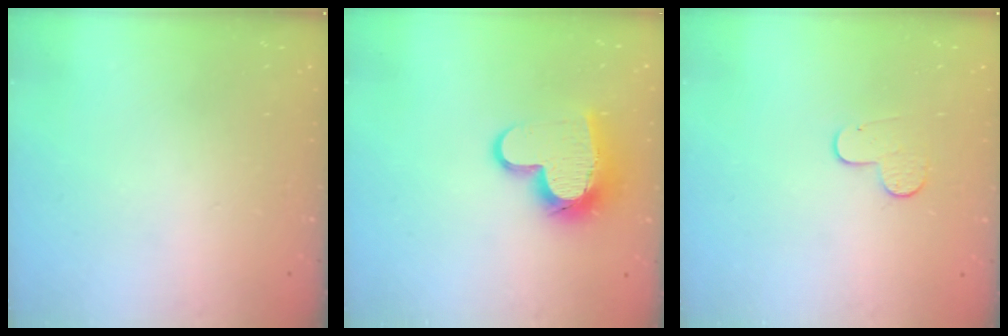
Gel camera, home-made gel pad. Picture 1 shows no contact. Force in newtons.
{"total": 13.2, "press": 13.2, "slide": 1.1}
{"total": 7.1, "press": 7.1, "slide": 0.6}